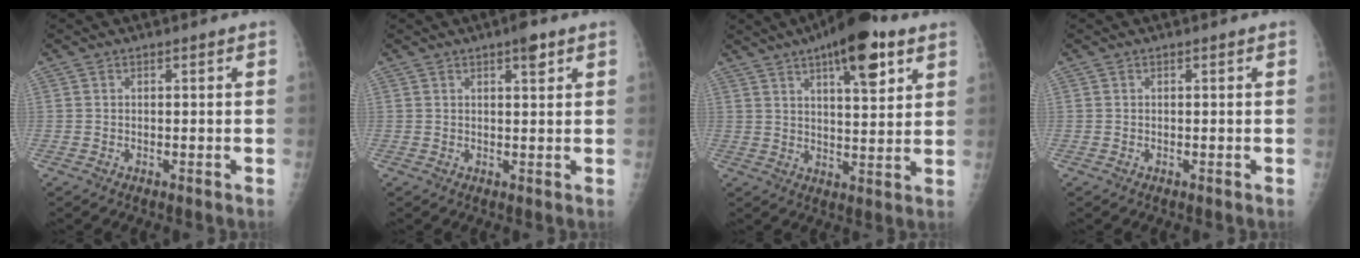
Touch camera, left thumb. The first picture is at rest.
{"total": 2.9, "force": [1.7, 0.8, 2.1], "torque": [-0.024, -0.007, 0.022]}
{"total": 13.4, "force": [7.3, 4.3, 10.4], "torque": [-0.131, -0.026, 0.106]}
{"total": 0.0}